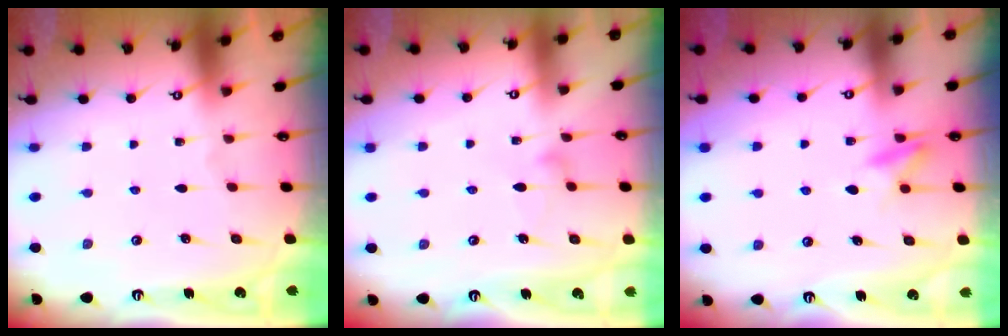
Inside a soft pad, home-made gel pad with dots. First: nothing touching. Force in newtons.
{"total": 7.8, "press": 7.8, "slide": 0.5}
{"total": 8.5, "press": 8.4, "slide": 1.1}